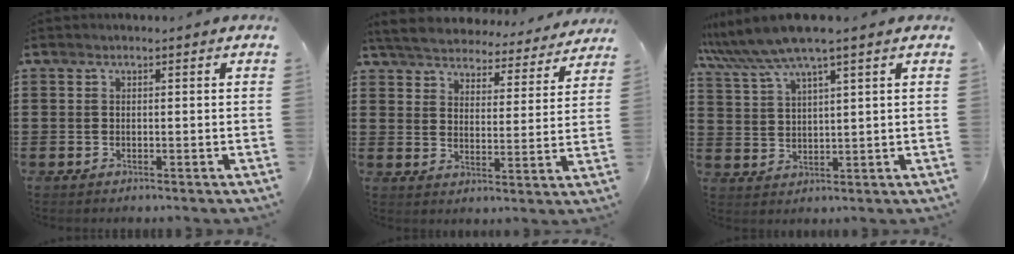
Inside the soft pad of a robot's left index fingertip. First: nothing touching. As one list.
[{"total": 5.5, "force": [5.4, 0.4, 0.6], "torque": [-0.041, -0.038, 0.094]}, {"total": 6.7, "force": [5.1, 0.0, 4.3], "torque": [-0.097, -0.014, 0.090]}]